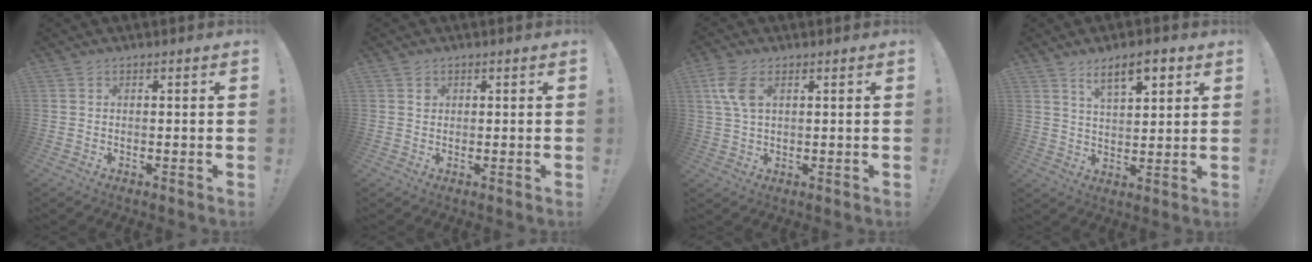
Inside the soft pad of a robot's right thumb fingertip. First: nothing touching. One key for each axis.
{"total": 1.0, "fx": 0.4, "fy": 0.9, "fz": 0.1, "tx": 0.012, "ty": -0.005, "tz": 0.005}
{"total": 6.9, "fx": 2.2, "fy": 3.7, "fz": 5.4, "tx": -0.107, "ty": -0.001, "tz": 0.040}
{"total": 9.4, "fx": 5.7, "fy": 3.5, "fz": 6.7, "tx": -0.102, "ty": -0.018, "tz": 0.098}